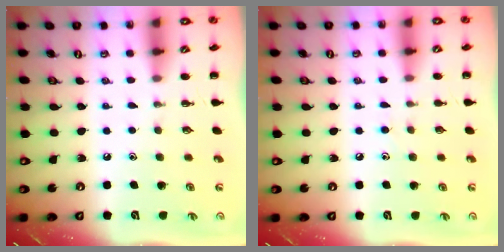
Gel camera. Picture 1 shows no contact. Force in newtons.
{"total": 4.0, "press": 3.7, "slide": 1.6}